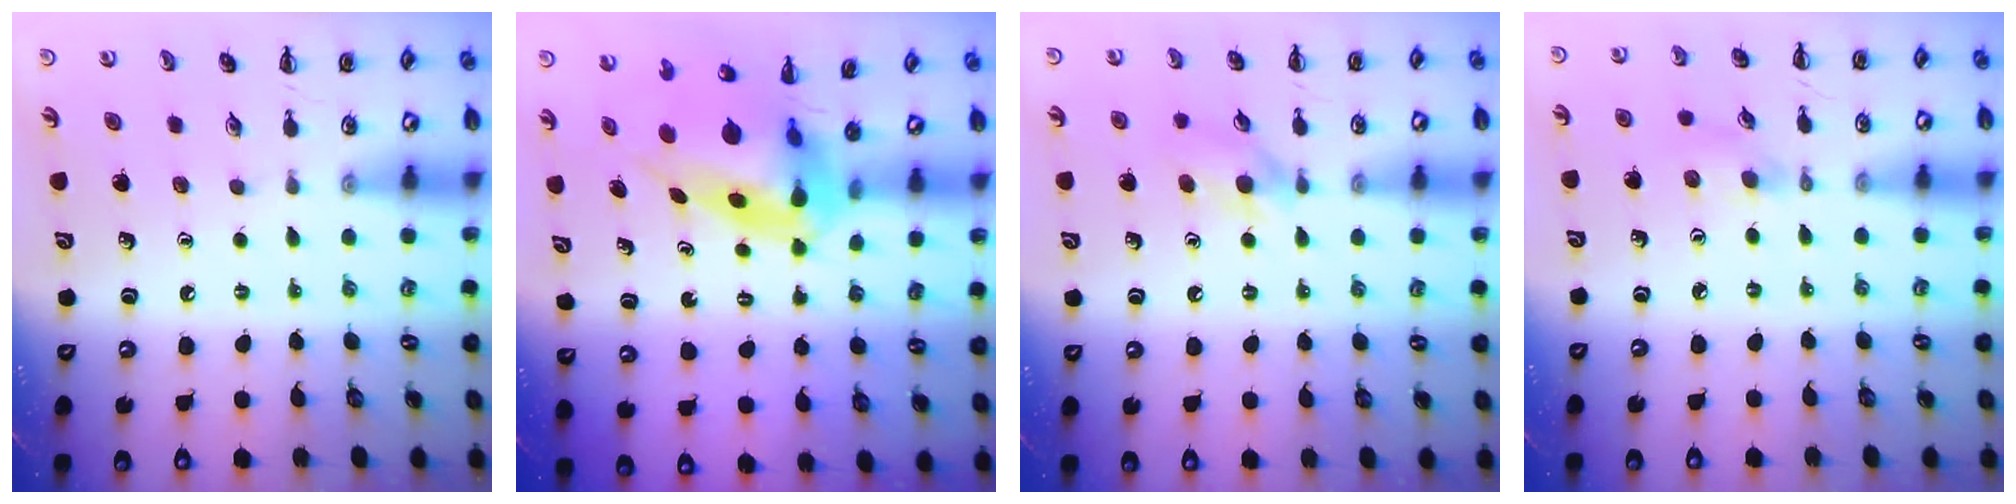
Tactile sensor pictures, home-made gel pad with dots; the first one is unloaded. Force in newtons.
{"total": 7.7, "press": 7.2, "slide": 2.5}
{"total": 6.5, "press": 6.3, "slide": 1.8}
{"total": 4.0, "press": 3.7, "slide": 1.6}